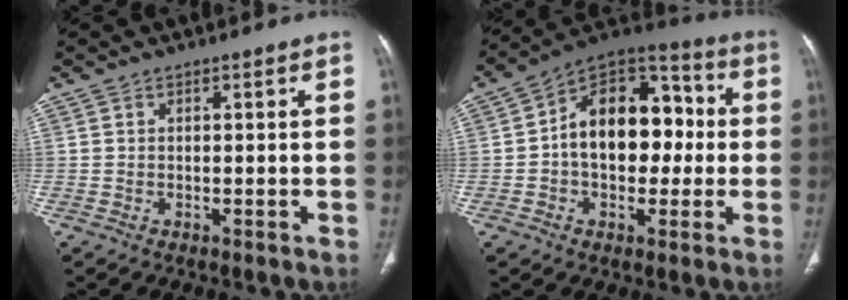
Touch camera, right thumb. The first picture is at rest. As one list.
[{"total": 17.5, "force": [0.1, 11.7, 13.0], "torque": [-0.151, 0.044, -0.008]}]